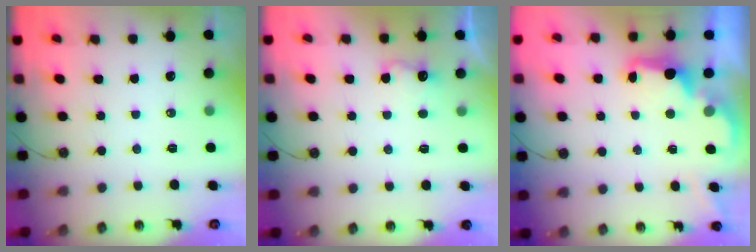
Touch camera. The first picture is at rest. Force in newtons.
{"total": 6.0, "press": 5.9, "slide": 1.1}
{"total": 2.7, "press": 2.6, "slide": 0.8}